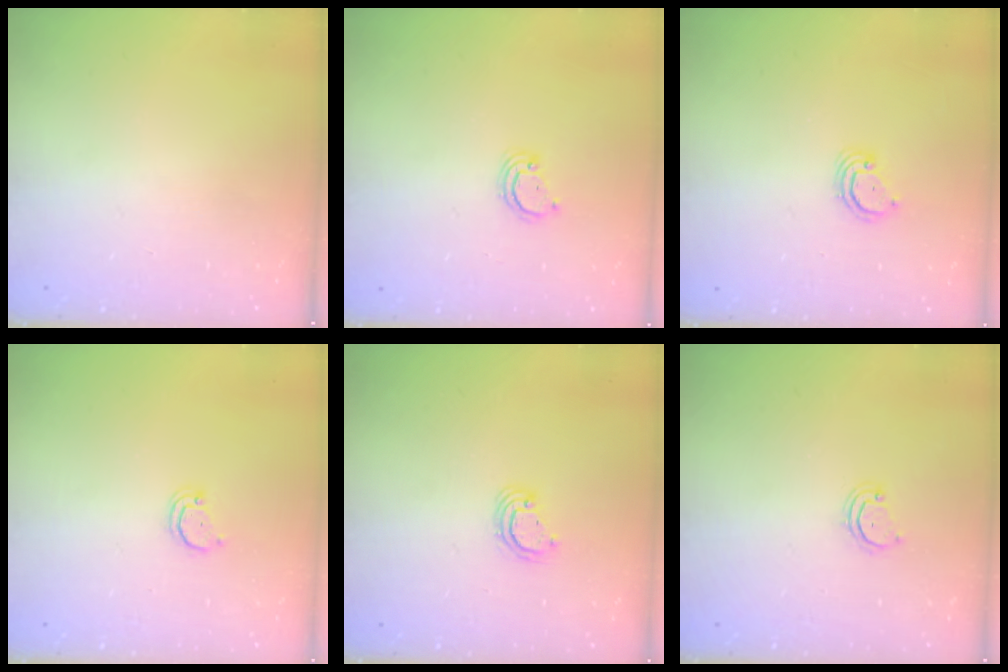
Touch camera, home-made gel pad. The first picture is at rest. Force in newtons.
{"total": 2.9, "press": 2.8, "slide": 0.2}
{"total": 3.6, "press": 3.6, "slide": 0.2}
{"total": 2.1, "press": 2.1, "slide": 0.2}
{"total": 3.9, "press": 3.9, "slide": 0.1}
{"total": 3.1, "press": 3.1, "slide": 0.2}